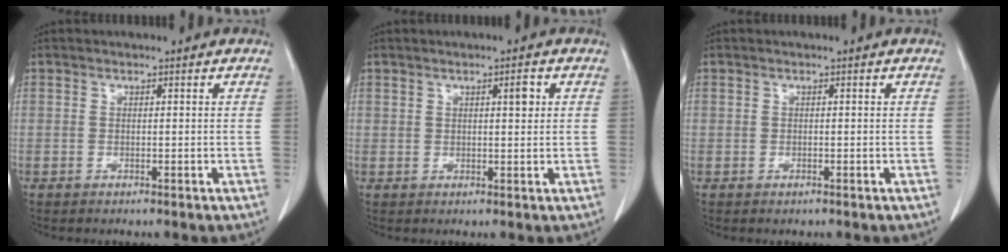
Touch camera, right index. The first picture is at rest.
{"total": 2.2, "force": [1.0, 0.8, 1.9], "torque": [-0.027, 0.002, 0.016]}
{"total": 0.0}